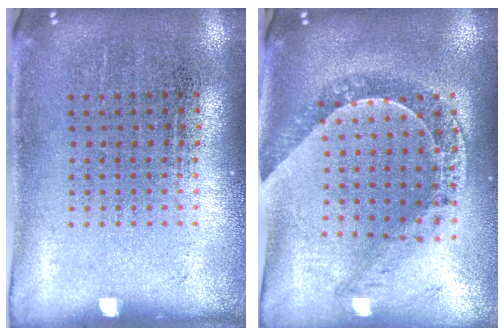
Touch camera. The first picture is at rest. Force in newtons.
{"total": 1.0, "press": 1.0, "slide": 0.3}